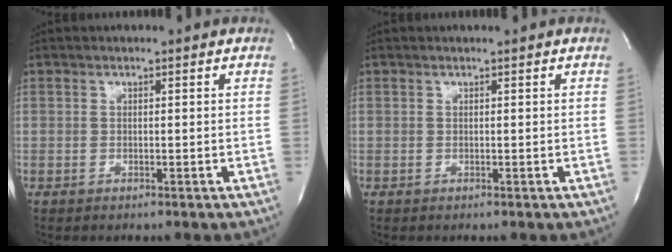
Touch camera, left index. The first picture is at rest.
{"total": 0.0}